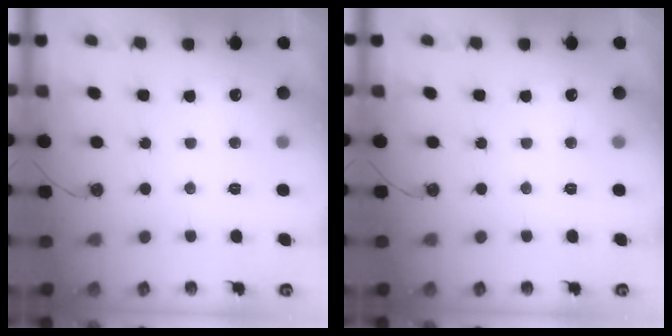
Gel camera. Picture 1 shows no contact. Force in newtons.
{"total": 0.0}